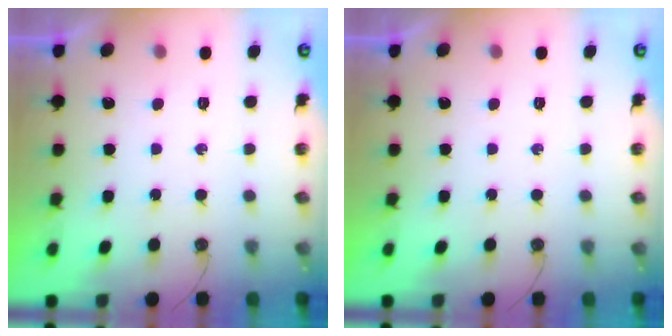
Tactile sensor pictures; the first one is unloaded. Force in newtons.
{"total": 0.0}